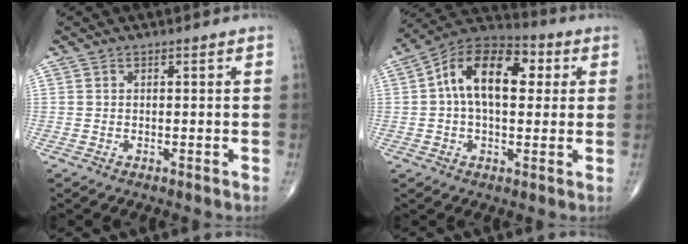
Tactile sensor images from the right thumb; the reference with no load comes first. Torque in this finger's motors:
{"motor_torque": [0.15, 0.48, 0.94, 0.75, 0.12]}